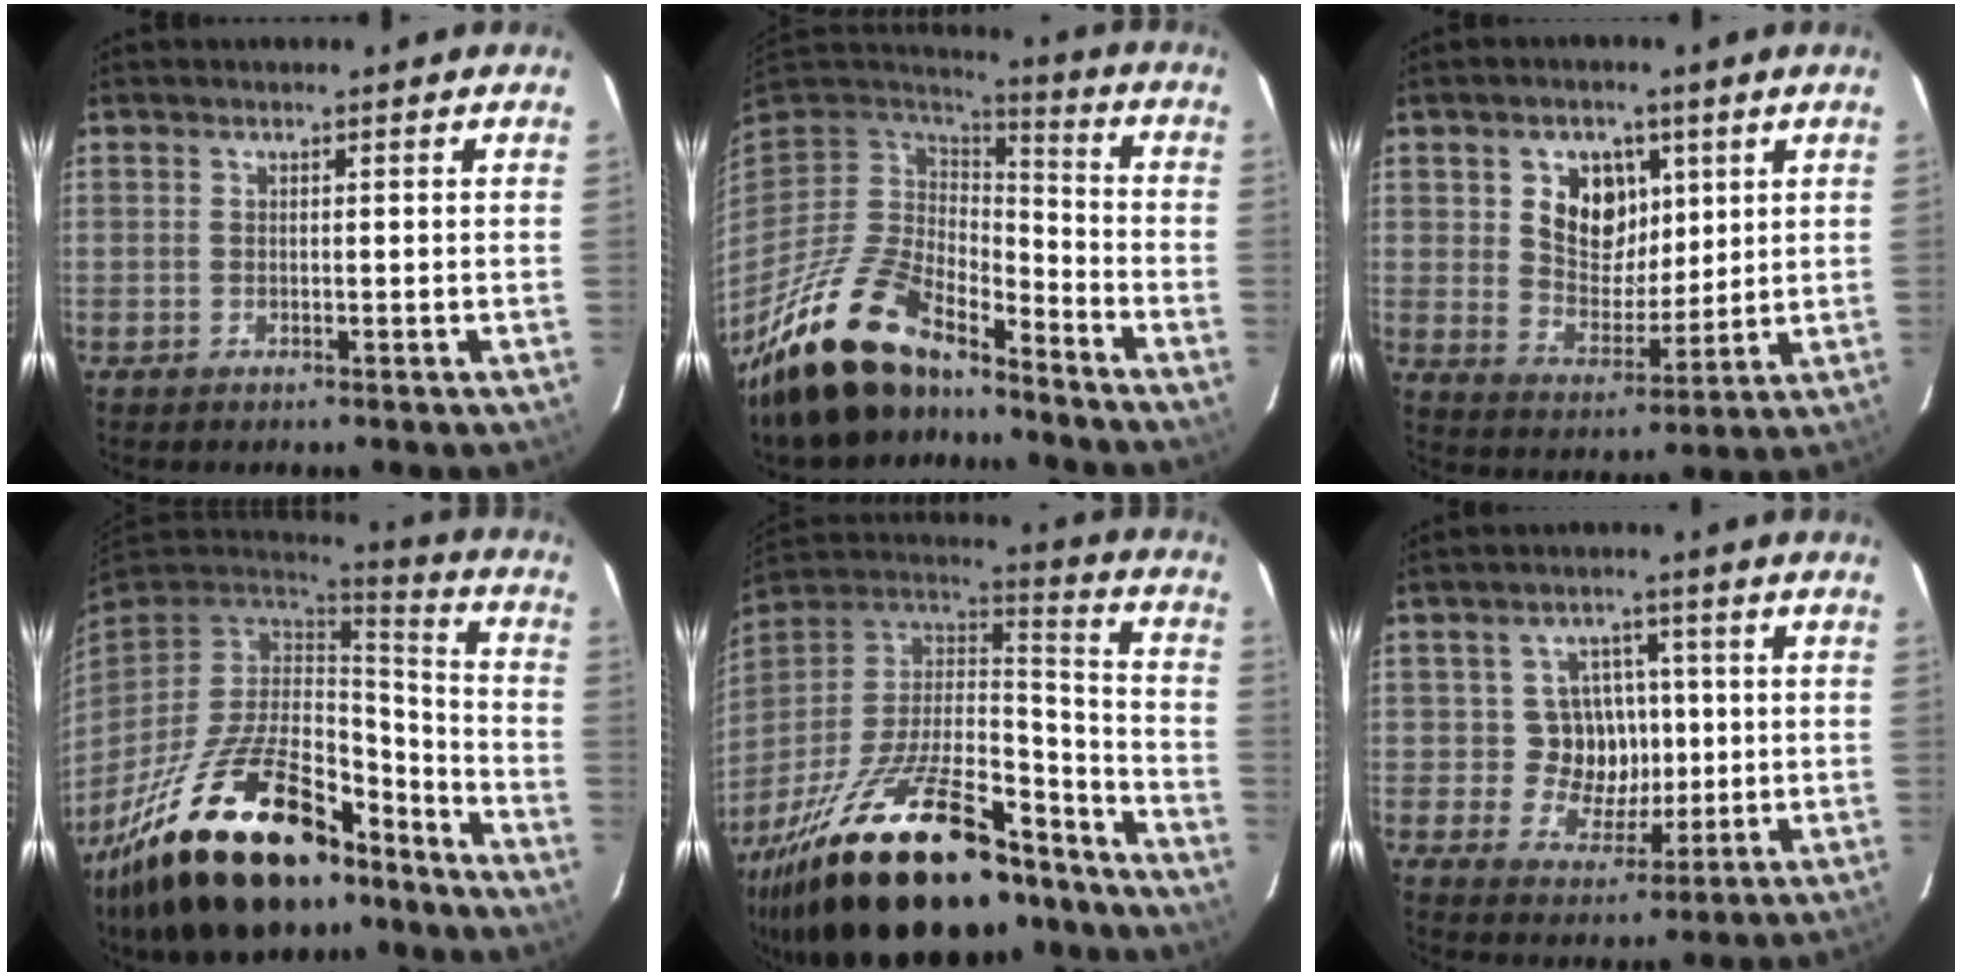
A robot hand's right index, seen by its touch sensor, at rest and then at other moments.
{"total": 20.4, "force": [-15.7, 7.1, 10.9], "torque": [-0.225, -0.031, -0.284]}
{"total": 10.0, "force": [3.5, 7.6, 5.5], "torque": [-0.102, 0.006, 0.069]}
{"total": 30.3, "force": [-20.2, 13.2, 18.3], "torque": [-0.349, -0.005, -0.304]}
{"total": 36.1, "force": [-24.5, 13.4, 22.9], "torque": [-0.415, -0.015, -0.368]}
{"total": 7.9, "force": [0.1, 7.6, 2.4], "torque": [-0.044, 0.009, 0.004]}